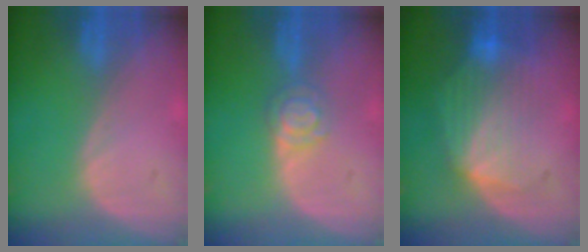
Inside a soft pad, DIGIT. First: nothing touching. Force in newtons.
{"total": 3.9, "press": 3.7, "slide": 1.3}
{"total": 8.0, "press": 7.6, "slide": 2.5}